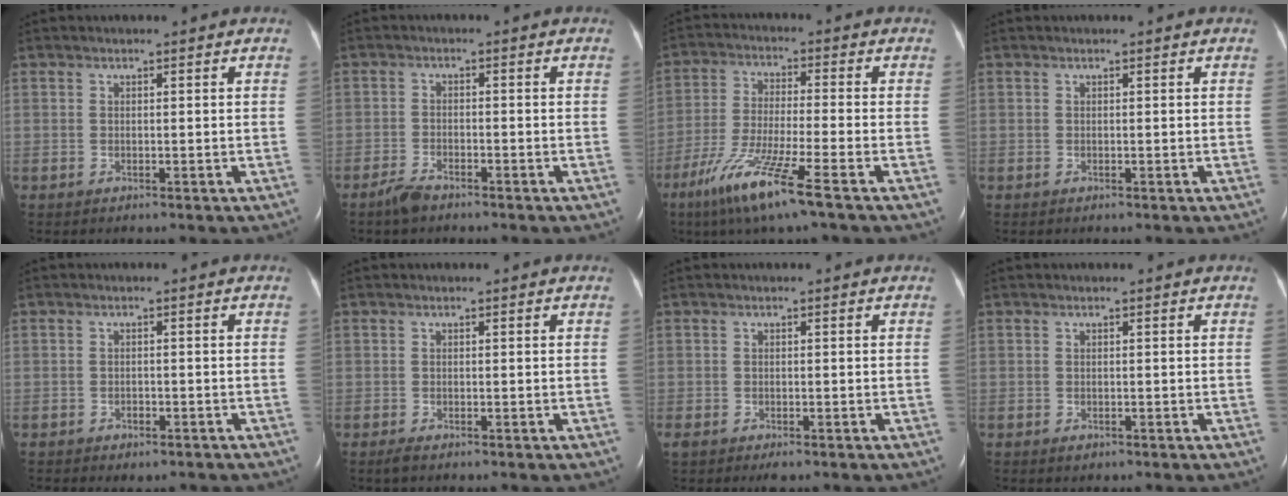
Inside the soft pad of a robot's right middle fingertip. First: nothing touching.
{"total": 2.9, "force": [-2.4, 0.8, 1.5], "torque": [-0.039, -0.004, -0.046]}
{"total": 10.9, "force": [-6.6, -0.4, 8.7], "torque": [-0.181, -0.036, -0.125]}
{"total": 0.0}
{"total": 2.6, "force": [-1.9, 1.2, 1.2], "torque": [-0.019, 0.001, -0.018]}
{"total": 0.8, "force": [-0.6, 0.0, 0.5], "torque": [-0.019, -0.005, -0.011]}
{"total": 2.6, "force": [-1.9, 1.0, 1.6], "torque": [-0.030, -0.010, -0.025]}
{"total": 0.6, "force": [-0.3, 0.3, 0.3], "torque": [-0.008, -0.001, -0.001]}